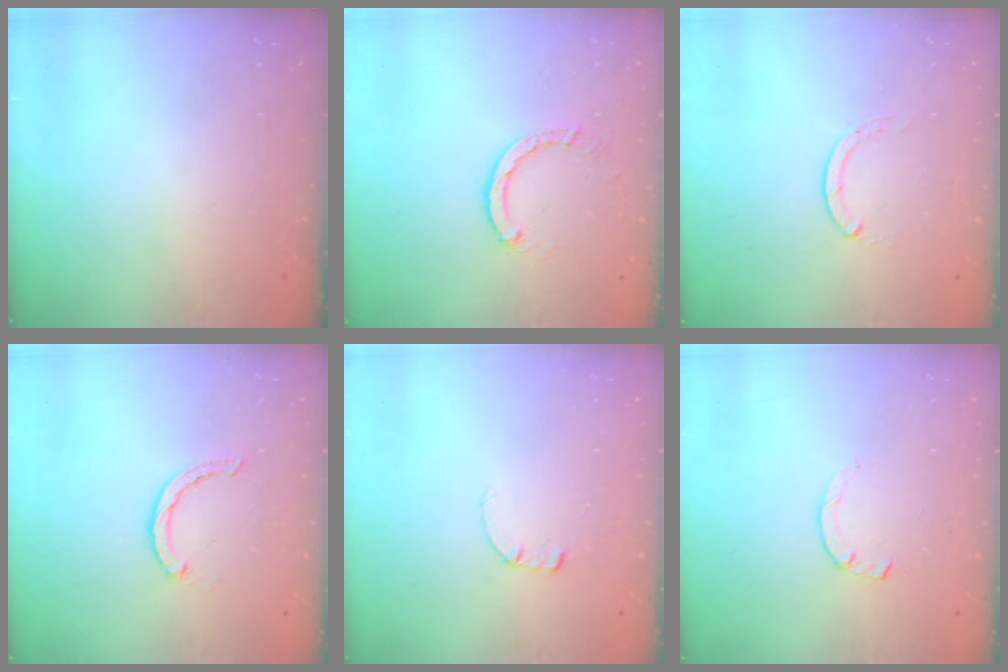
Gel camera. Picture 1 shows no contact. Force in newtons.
{"total": 3.0, "press": 3.0, "slide": 0.3}
{"total": 0.0}
{"total": 2.1, "press": 2.0, "slide": 0.4}
{"total": 0.6, "press": 0.5, "slide": 0.2}
{"total": 1.0, "press": 0.9, "slide": 0.2}